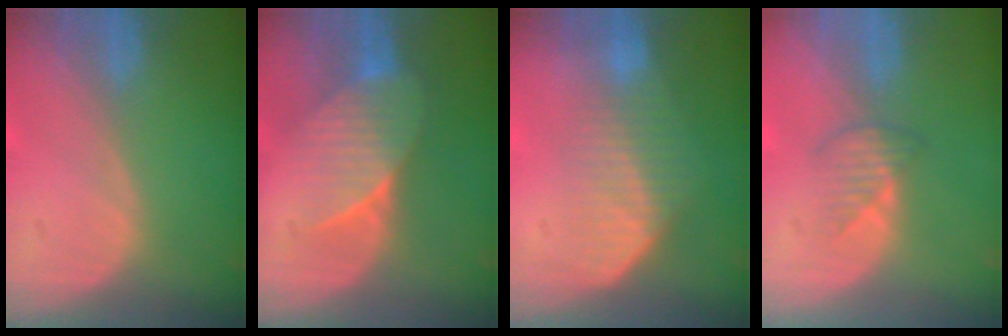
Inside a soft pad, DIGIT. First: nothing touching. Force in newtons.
{"total": 7.4, "press": 6.9, "slide": 2.8}
{"total": 7.2, "press": 6.1, "slide": 3.8}
{"total": 2.5, "press": 2.5, "slide": 0.4}